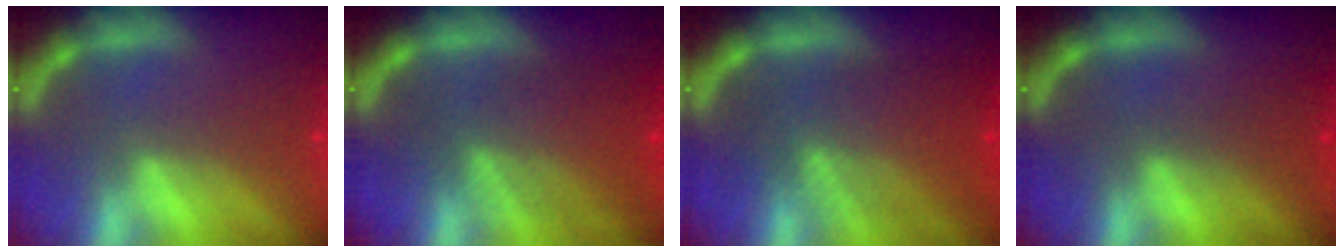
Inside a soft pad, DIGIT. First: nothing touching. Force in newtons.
{"total": 6.6}
{"total": 7.5}
{"total": 1.4}